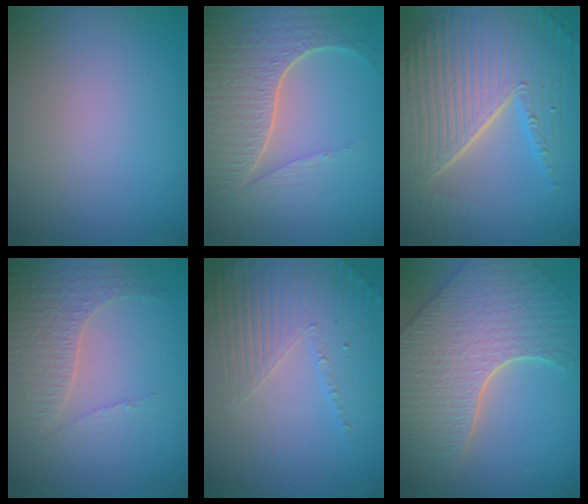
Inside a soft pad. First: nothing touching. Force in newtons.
{"total": 7.3, "press": 5.5, "slide": 4.8}
{"total": 9.5, "press": 6.0, "slide": 7.4}
{"total": 4.2, "press": 3.0, "slide": 2.8}
{"total": 5.3, "press": 3.3, "slide": 4.2}
{"total": 8.6, "press": 6.2, "slide": 5.9}